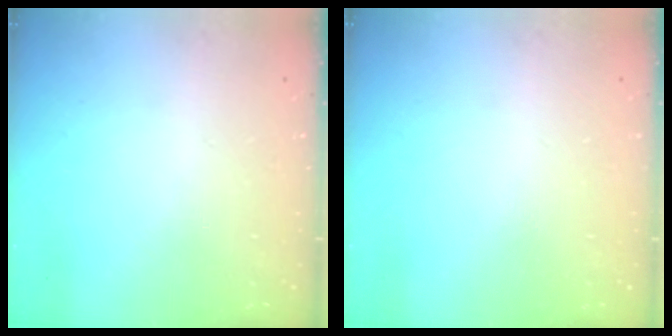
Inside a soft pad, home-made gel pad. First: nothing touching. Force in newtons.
{"total": 0.0}